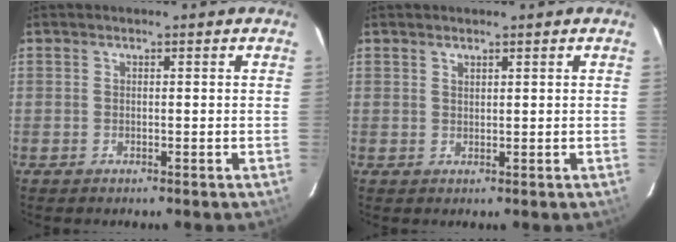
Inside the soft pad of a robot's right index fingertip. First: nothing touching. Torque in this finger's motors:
{"motor_torque": [-0.46, 0.25, -0.08, -0.01]}